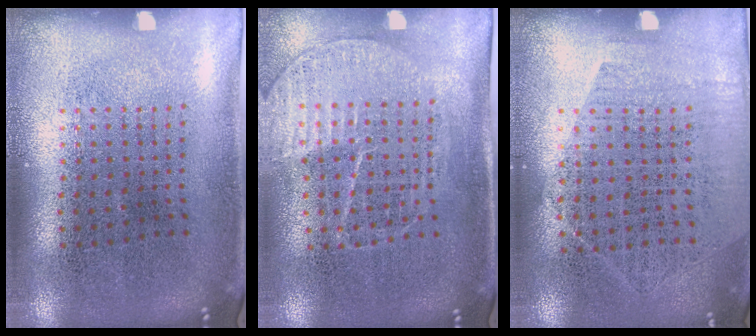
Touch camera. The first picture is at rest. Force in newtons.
{"total": 1.3, "press": 1.3, "slide": 0.2}
{"total": 1.3, "press": 1.0, "slide": 0.7}